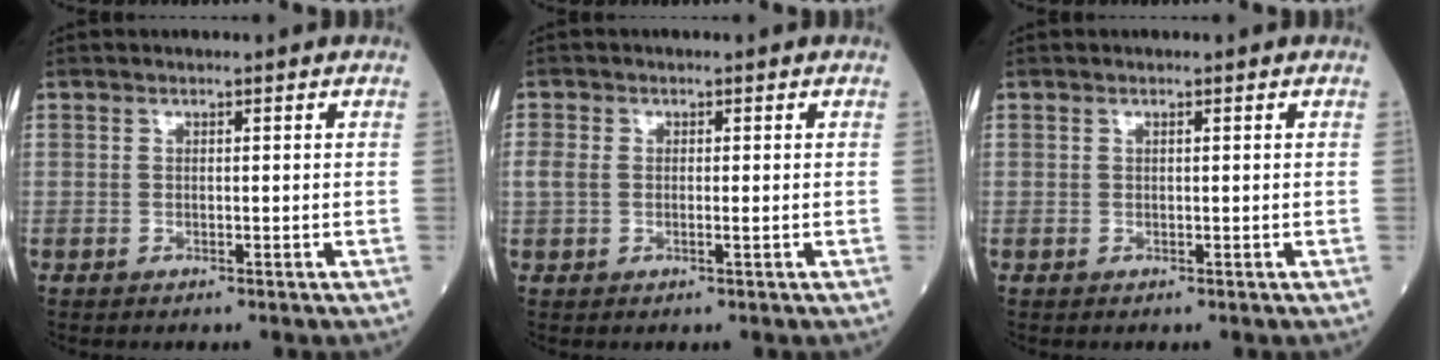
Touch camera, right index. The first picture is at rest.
{"total": 3.0, "force": [0.0, 1.7, 2.4], "torque": [-0.071, 0.010, 0.003]}
{"total": 0.0}